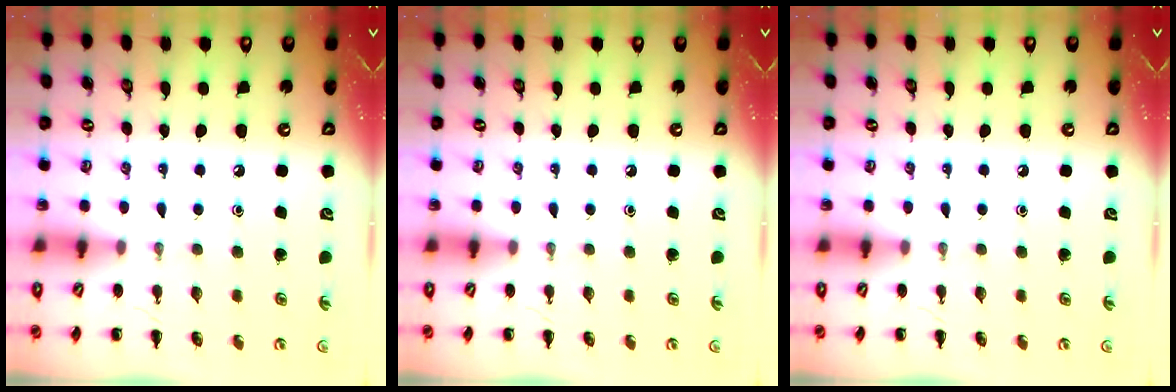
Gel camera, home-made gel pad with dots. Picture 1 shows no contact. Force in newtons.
{"total": 0.0}
{"total": 0.0}